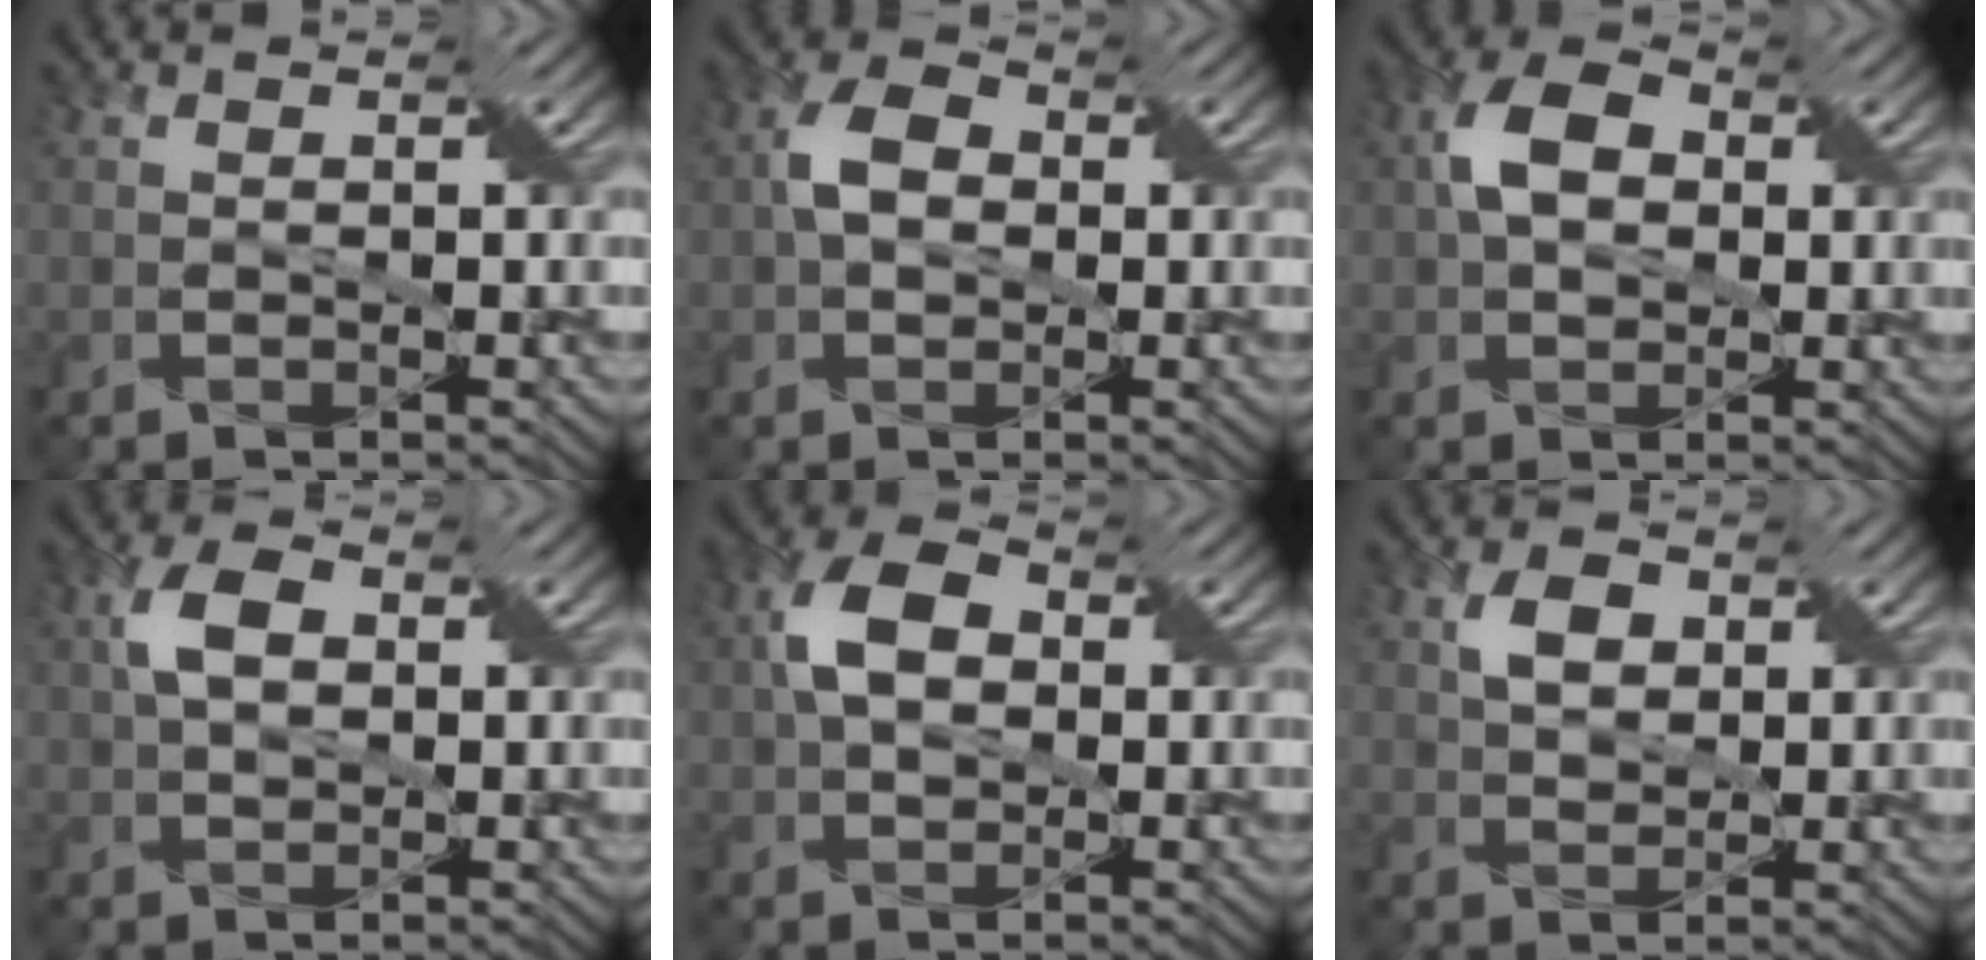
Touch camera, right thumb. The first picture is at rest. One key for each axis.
{"total": 4.7, "fx": 0.1, "fy": 3.4, "fz": 3.2, "tx": -0.065, "ty": 0.009, "tz": -0.007}
{"total": 5.9, "fx": 0.9, "fy": 4.2, "fz": 4.0, "tx": -0.086, "ty": 0.010, "tz": 0.007}
{"total": 4.8, "fx": 1.2, "fy": 3.0, "fz": 3.5, "tx": -0.073, "ty": 0.009, "tz": 0.017}
{"total": 6.5, "fx": 0.9, "fy": 4.5, "fz": 4.6, "tx": -0.099, "ty": 0.010, "tz": 0.006}
{"total": 3.7, "fx": 1.7, "fy": 2.4, "fz": 2.1, "tx": -0.041, "ty": 0.004, "tz": 0.027}